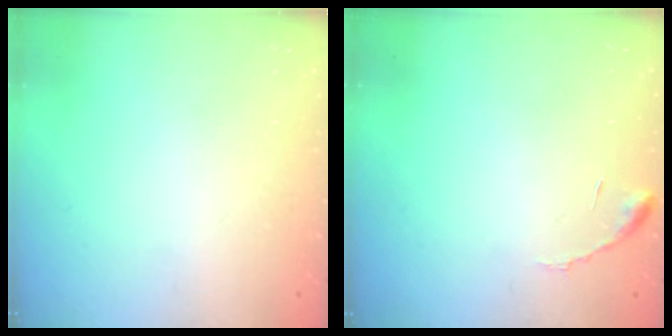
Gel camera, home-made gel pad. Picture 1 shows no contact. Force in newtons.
{"total": 6.2, "press": 6.2, "slide": 0.4}